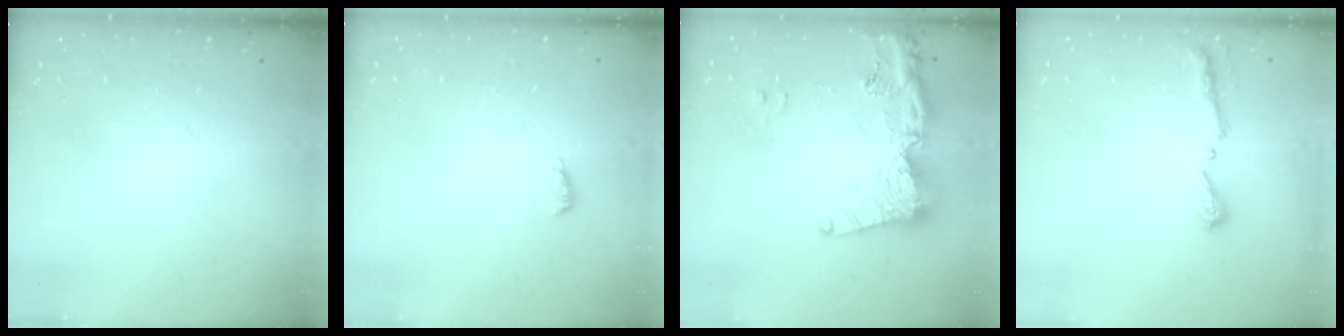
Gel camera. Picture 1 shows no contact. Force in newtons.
{"total": 3.8, "press": 3.6, "slide": 1.2}
{"total": 16.6, "press": 16.5, "slide": 1.9}
{"total": 5.1, "press": 5.0, "slide": 0.6}